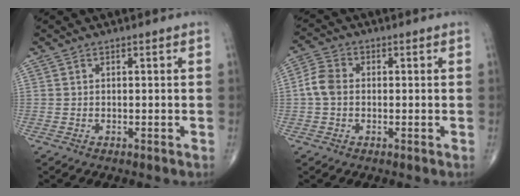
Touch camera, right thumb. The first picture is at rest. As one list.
[{"total": 4.7, "force": [-0.3, 3.5, 3.2], "torque": [-0.067, 0.014, -0.013]}]